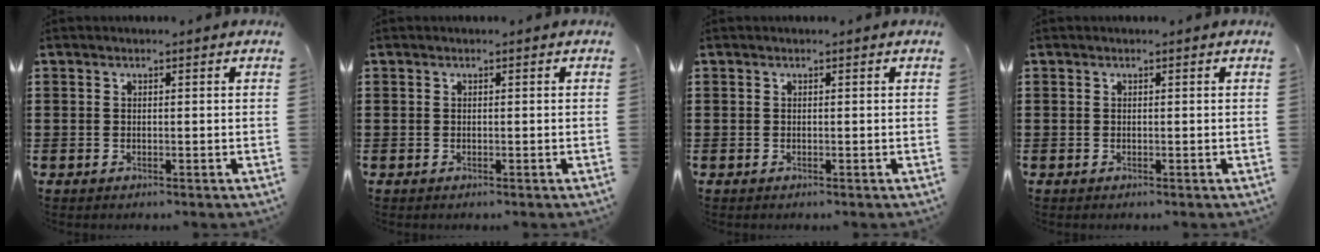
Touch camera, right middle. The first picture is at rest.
{"total": 0.0}
{"total": 0.0}
{"total": 0.0}